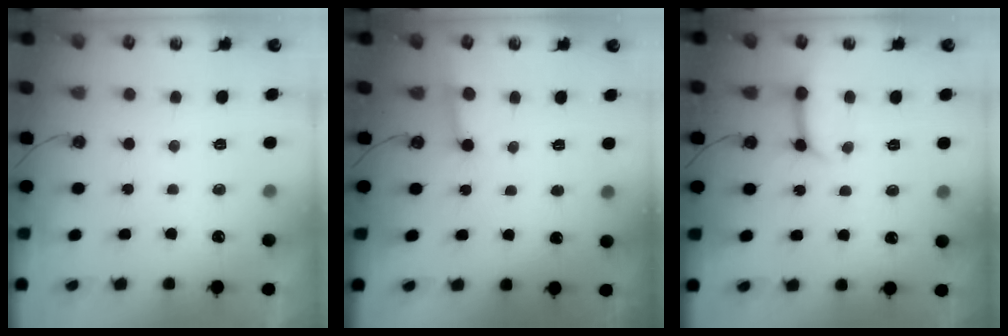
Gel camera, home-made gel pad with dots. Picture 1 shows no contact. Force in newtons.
{"total": 2.6, "press": 2.5, "slide": 0.7}
{"total": 9.8, "press": 9.8, "slide": 1.0}